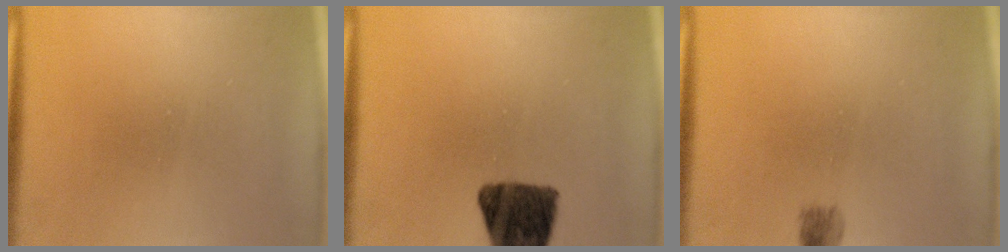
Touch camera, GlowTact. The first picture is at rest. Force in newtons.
{"total": 10.7}
{"total": 1.8}